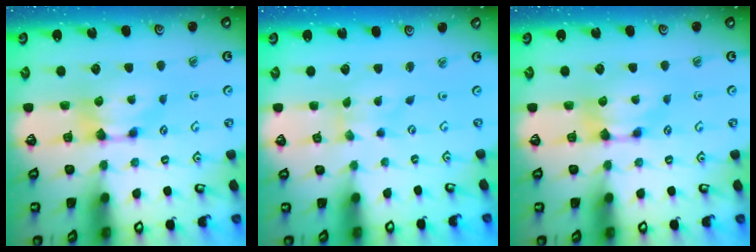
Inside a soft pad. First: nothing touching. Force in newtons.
{"total": 3.0, "press": 2.9, "slide": 0.8}
{"total": 0.0}